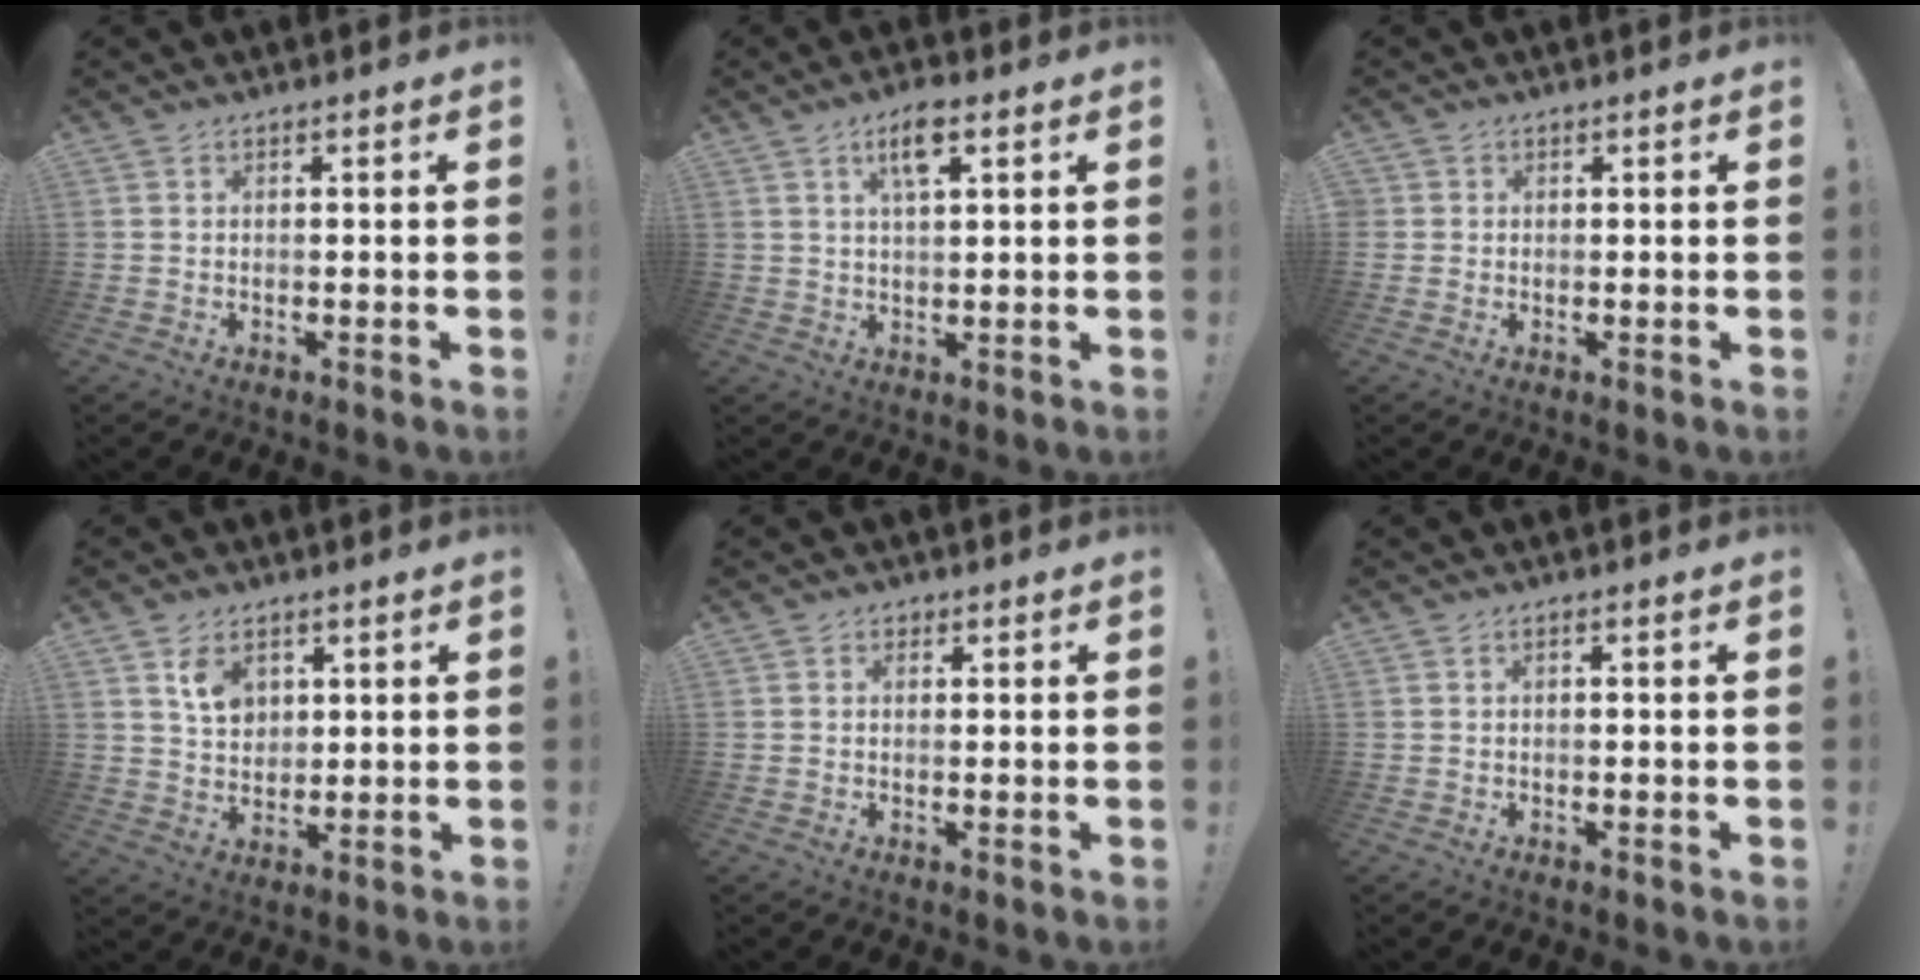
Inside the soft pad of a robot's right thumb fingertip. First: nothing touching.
{"total": 7.0, "force": [3.5, 2.3, 5.7], "torque": [-0.100, 0.000, 0.056]}
{"total": 1.0, "force": [0.1, 1.0, 0.0], "torque": [-0.008, 0.004, 0.004]}
{"total": 7.1, "force": [3.6, 5.1, 3.3], "torque": [-0.037, -0.019, 0.064]}
{"total": 1.1, "force": [0.5, 0.9, 0.4], "torque": [-0.002, -0.001, 0.008]}
{"total": 0.6, "force": [-0.5, 0.1, 0.3], "torque": [-0.014, 0.003, -0.007]}